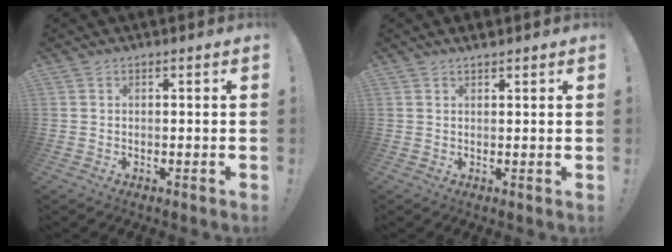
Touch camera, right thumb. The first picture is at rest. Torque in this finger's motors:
{"motor_torque": [-0.12, 0.10, 0.15, 0.10, -0.01]}